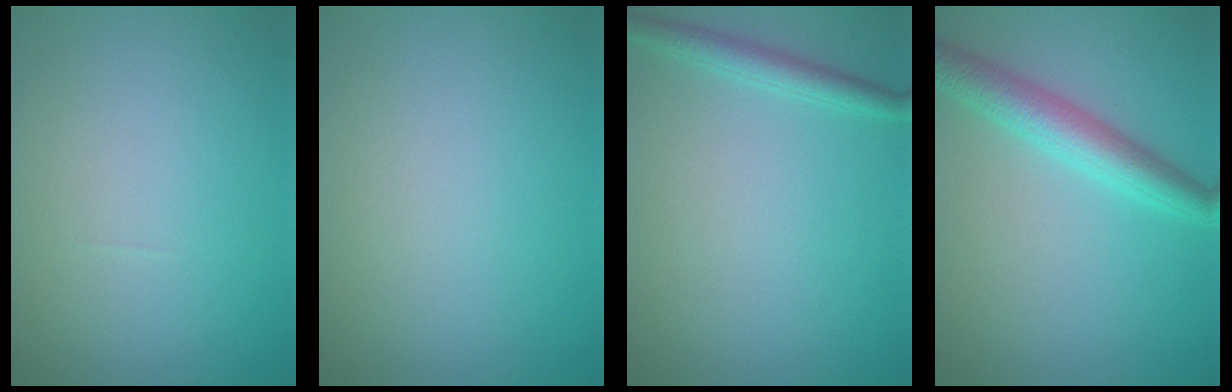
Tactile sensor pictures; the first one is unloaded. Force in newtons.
{"total": 0.0}
{"total": 2.0, "press": 2.0, "slide": 0.1}
{"total": 5.0, "press": 5.0, "slide": 0.3}